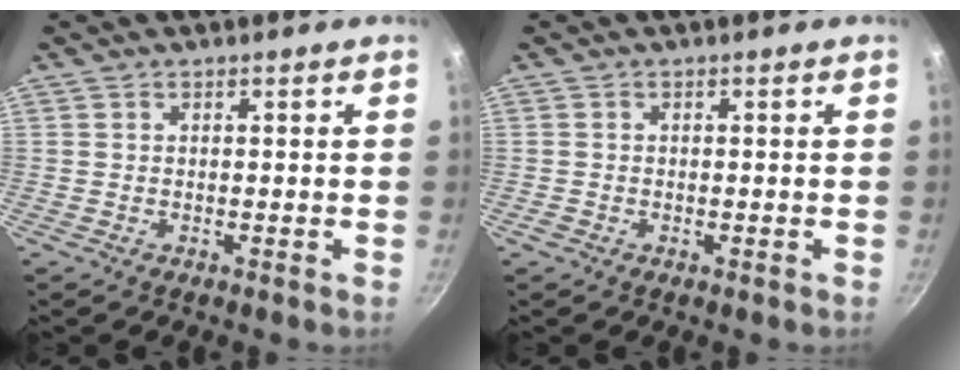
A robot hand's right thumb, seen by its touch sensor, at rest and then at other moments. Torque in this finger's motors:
{"motor_torque": [-0.28, 0.00, -0.24, 0.07, -0.02]}